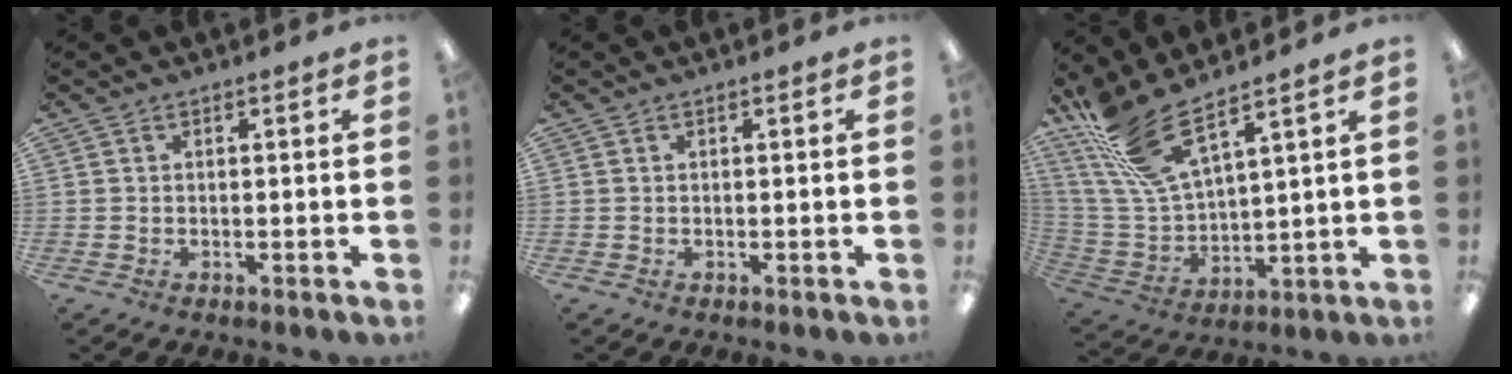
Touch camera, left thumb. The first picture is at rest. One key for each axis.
{"total": 0.0}
{"total": 15.4, "fx": 11.3, "fy": 4.2, "fz": 9.6, "tx": -0.236, "ty": -0.060, "tz": 0.201}